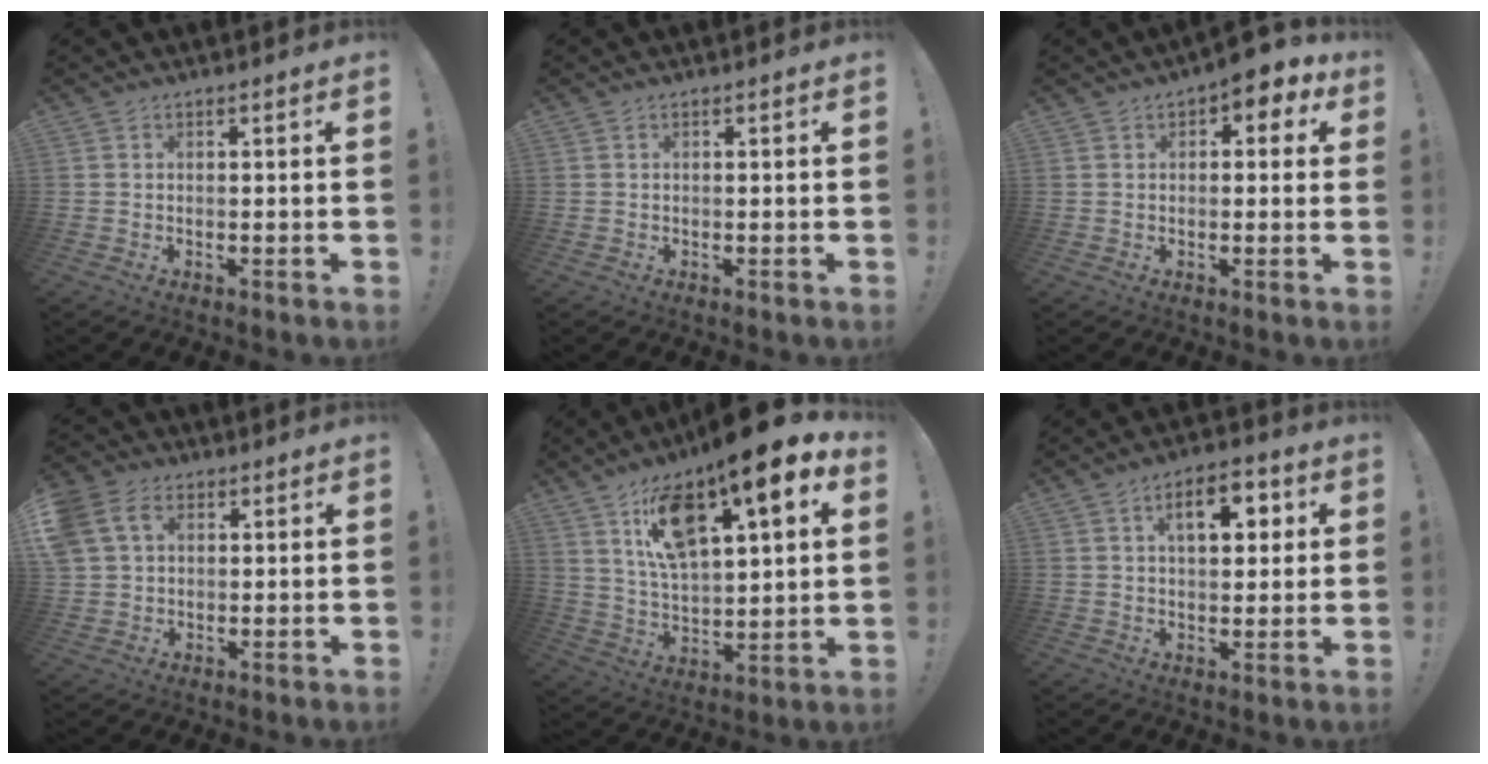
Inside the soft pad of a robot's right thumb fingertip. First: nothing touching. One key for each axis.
{"total": 0.0}
{"total": 4.4, "fx": 1.9, "fy": 2.1, "fz": 3.4, "tx": -0.036, "ty": -0.006, "tz": 0.027}
{"total": 10.3, "fx": 3.7, "fy": 7.7, "fz": 5.8, "tx": -0.117, "ty": -0.005, "tz": 0.072}
{"total": 18.7, "fx": 10.4, "fy": 6.4, "fz": 14.1, "tx": -0.250, "ty": -0.055, "tz": 0.166}
{"total": 9.9, "fx": 3.0, "fy": 5.3, "fz": 7.9, "tx": -0.109, "ty": 0.003, "tz": 0.046}